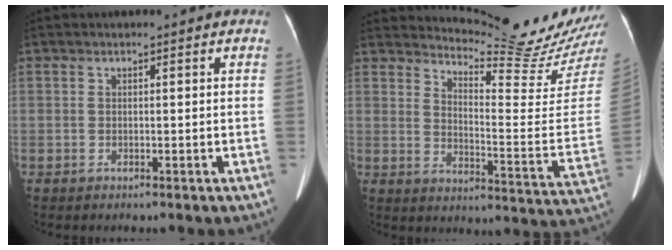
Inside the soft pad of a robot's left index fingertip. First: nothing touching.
{"total": 19.0, "force": [18.4, -1.0, 4.9], "torque": [-0.083, -0.137, 0.226]}